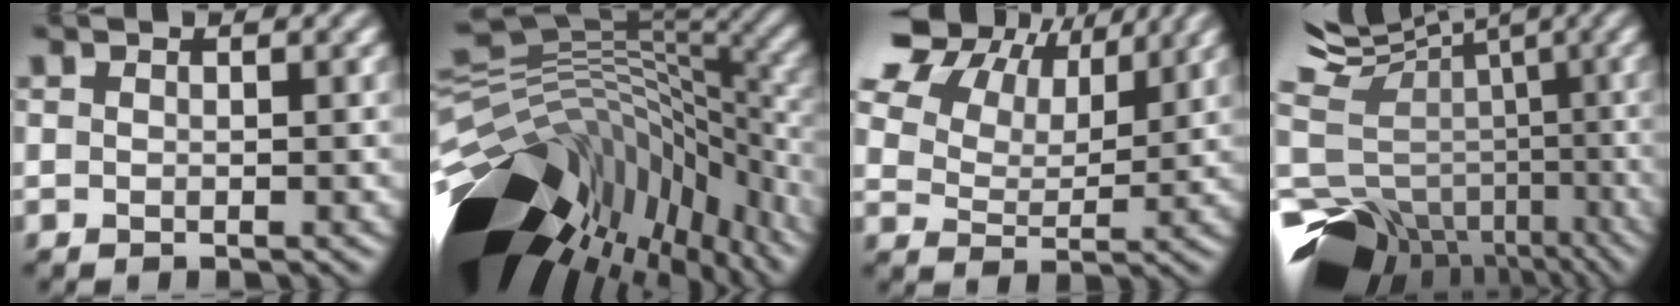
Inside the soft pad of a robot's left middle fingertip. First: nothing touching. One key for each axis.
{"total": 17.1, "fx": -7.5, "fy": 8.5, "fz": 12.8, "tx": -0.210, "ty": 0.024, "tz": -0.104}
{"total": 13.3, "fx": 8.6, "fy": 7.6, "fz": 6.7, "tx": -0.159, "ty": 0.030, "tz": 0.157}
{"total": 11.1, "fx": -3.3, "fy": 8.1, "fz": 6.8, "tx": -0.139, "ty": 0.027, "tz": -0.013}